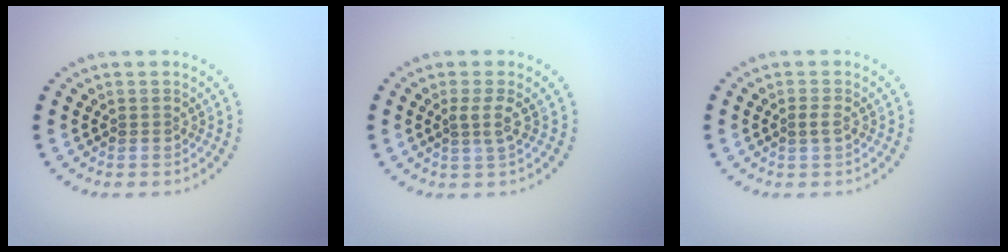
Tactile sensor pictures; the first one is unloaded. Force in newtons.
{"total": 1.7, "press": 1.1, "slide": 1.3}
{"total": 0.9, "press": 0.9, "slide": 0.2}